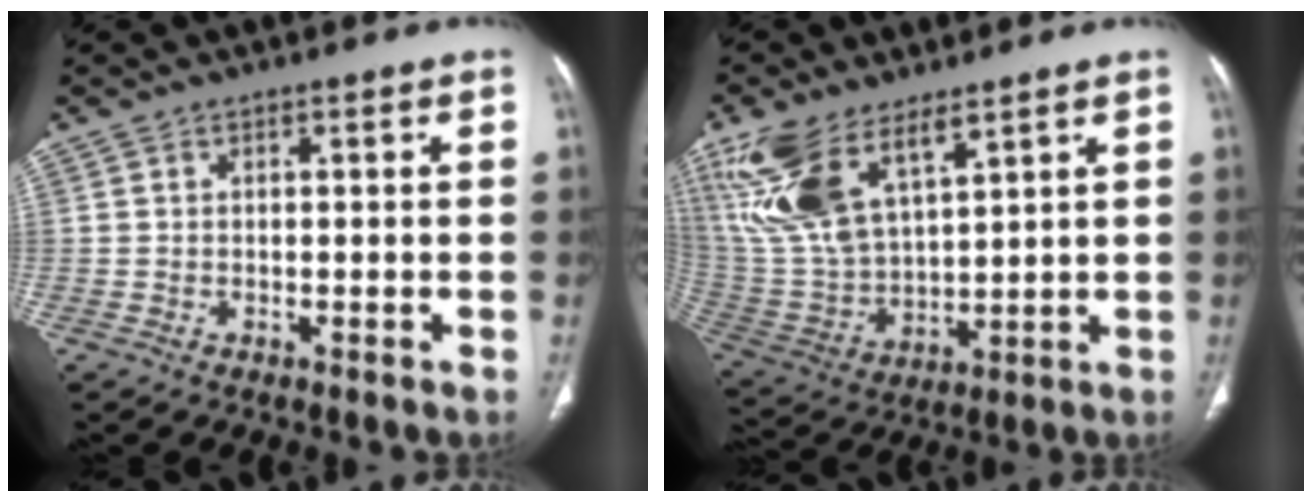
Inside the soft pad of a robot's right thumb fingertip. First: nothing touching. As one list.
[{"total": 16.1, "force": [9.5, 6.9, 11.1], "torque": [-0.227, -0.029, 0.205]}]